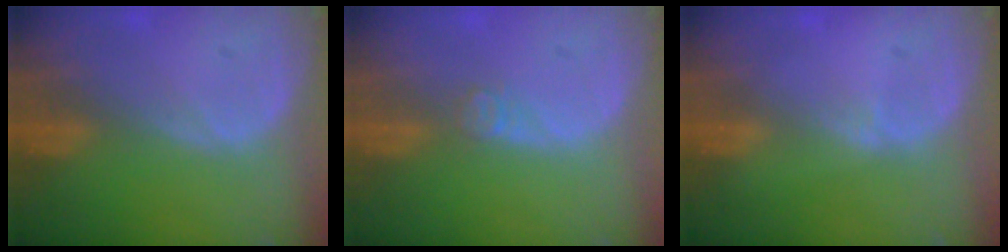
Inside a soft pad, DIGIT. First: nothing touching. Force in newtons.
{"total": 2.0, "press": 1.6, "slide": 1.1}
{"total": 0.6, "press": 0.6, "slide": 0.2}